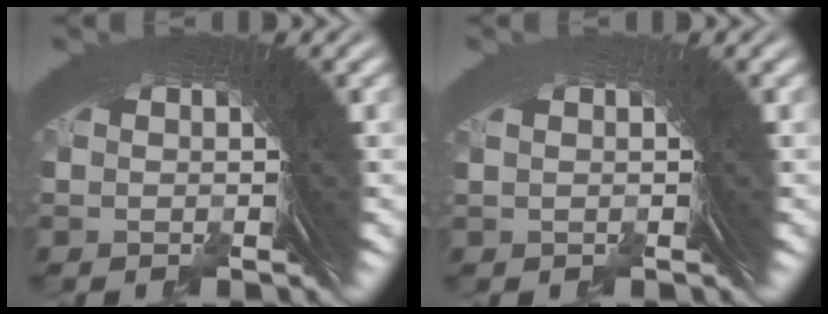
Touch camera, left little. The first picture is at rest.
{"total": 0.7, "force": [-0.2, -0.4, -0.5], "torque": [0.012, 0.004, 0.001]}